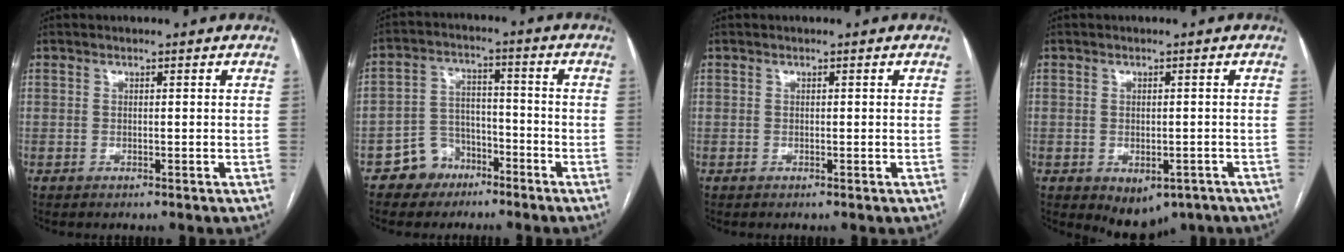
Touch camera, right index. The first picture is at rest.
{"total": 6.8, "force": [-4.4, 5.1, 1.0], "torque": [-0.013, 0.016, -0.072]}
{"total": 0.0}
{"total": 6.4, "force": [-3.8, 4.0, 3.3], "torque": [-0.030, 0.000, -0.044]}